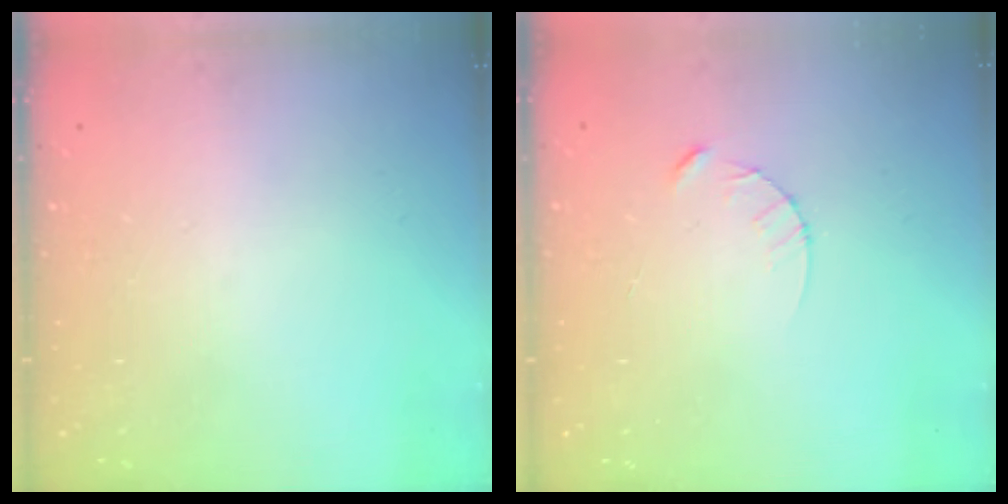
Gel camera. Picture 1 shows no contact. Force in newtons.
{"total": 2.5, "press": 2.5, "slide": 0.3}